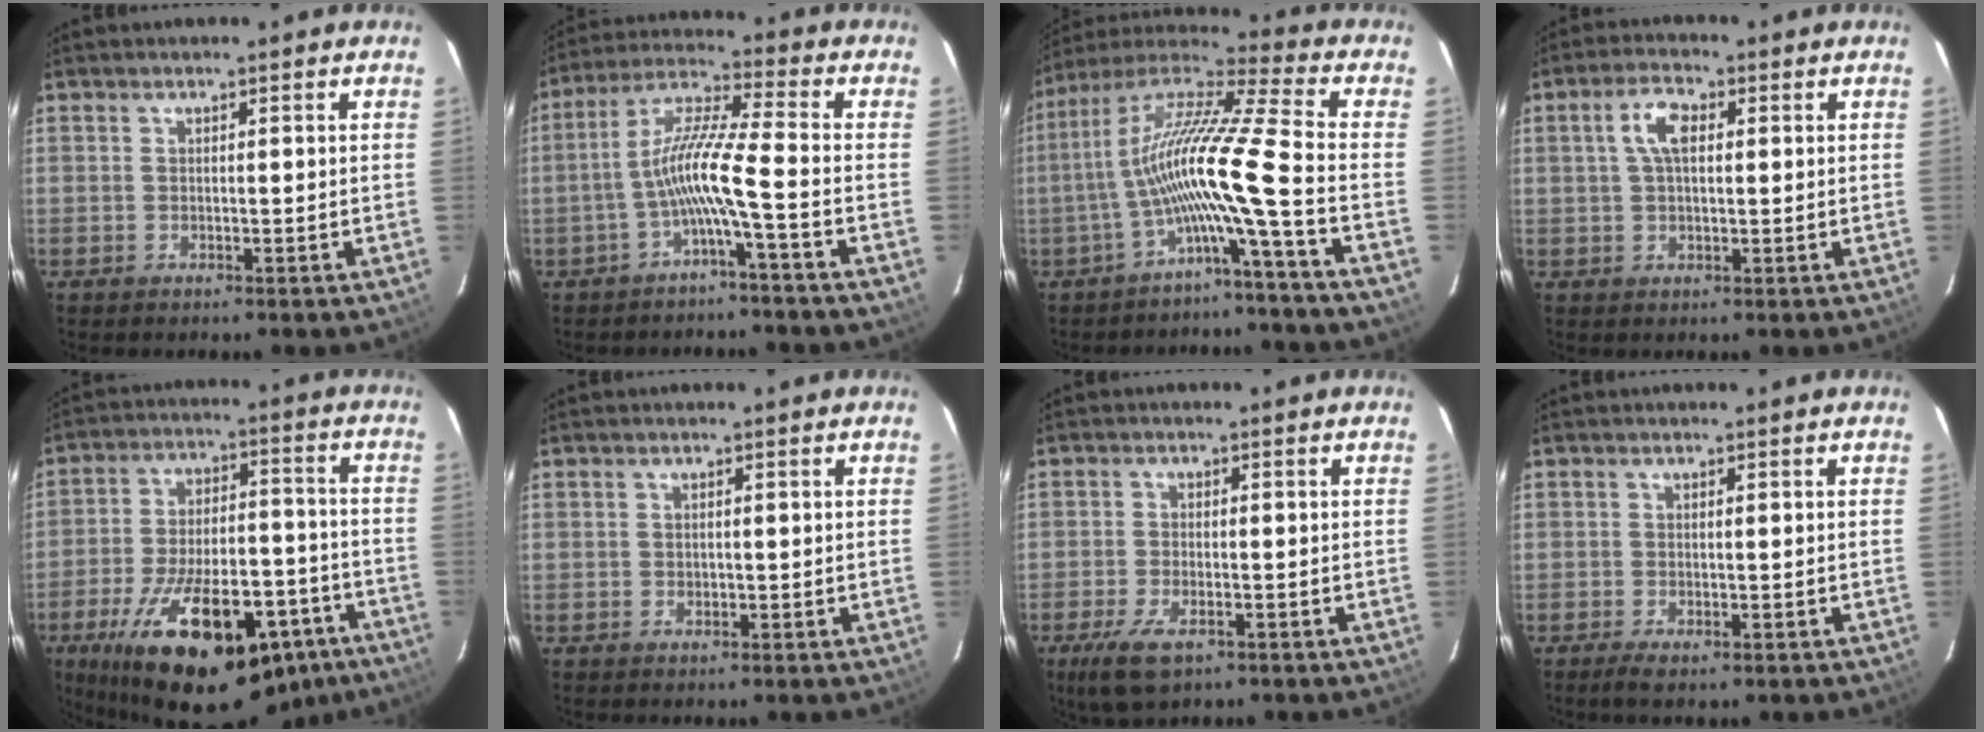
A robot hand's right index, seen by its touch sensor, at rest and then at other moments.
{"total": 8.6, "force": [-3.4, -0.7, 7.9], "torque": [-0.172, 0.013, -0.065]}
{"total": 13.7, "force": [-4.7, -1.8, 12.7], "torque": [-0.217, -0.002, -0.093]}
{"total": 5.1, "force": [1.1, 2.5, 4.3], "torque": [-0.082, 0.014, 0.022]}
{"total": 29.0, "force": [-18.0, 12.4, 19.1], "torque": [-0.324, -0.006, -0.250]}
{"total": 0.8, "force": [-0.2, 0.6, 0.5], "torque": [-0.008, 0.001, -0.002]}
{"total": 7.0, "force": [-4.0, 3.1, 4.9], "torque": [-0.120, -0.020, -0.074]}
{"total": 2.5, "force": [-1.4, 0.9, 1.8], "torque": [-0.038, -0.008, -0.023]}